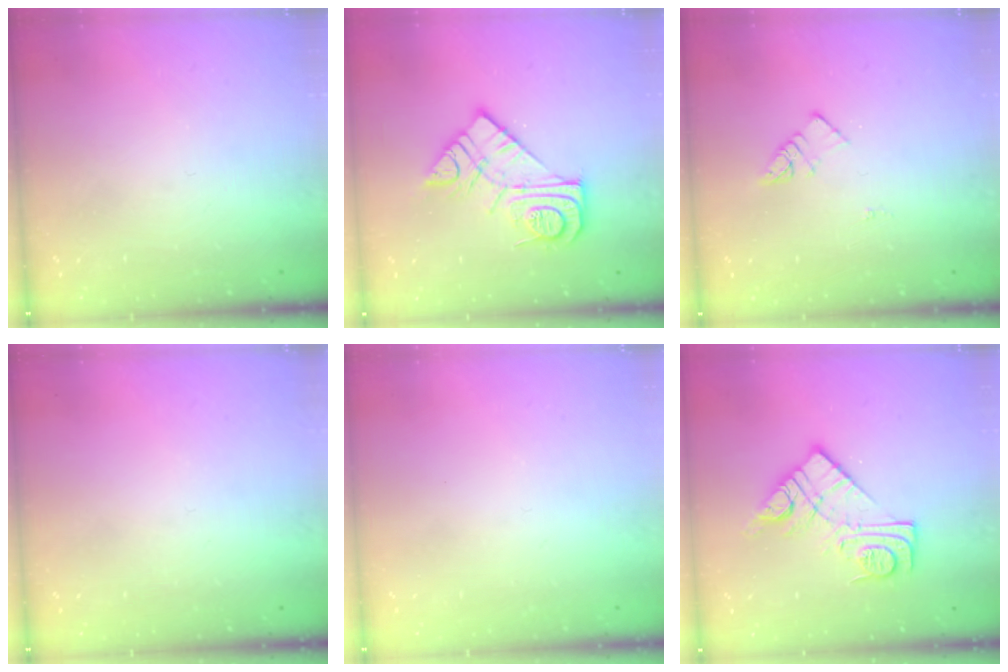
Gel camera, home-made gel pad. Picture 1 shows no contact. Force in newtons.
{"total": 13.4, "press": 13.4, "slide": 1.1}
{"total": 3.3, "press": 3.3, "slide": 0.3}
{"total": 0.0}
{"total": 1.7, "press": 1.6, "slide": 0.1}
{"total": 13.8, "press": 13.7, "slide": 0.8}